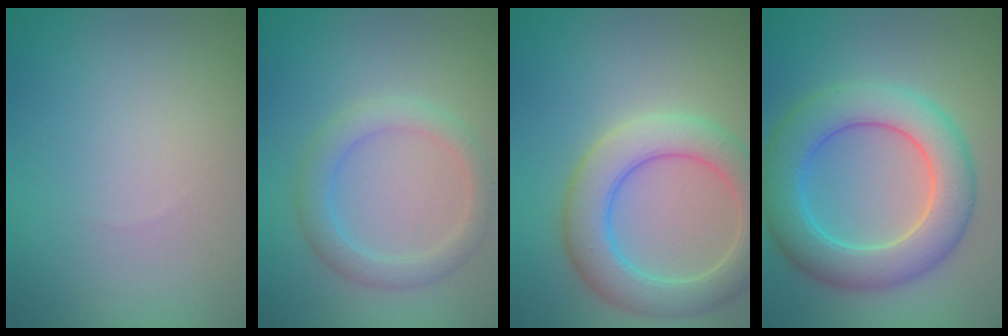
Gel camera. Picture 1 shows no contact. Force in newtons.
{"total": 2.9, "press": 2.9, "slide": 0.4}
{"total": 6.1, "press": 6.1, "slide": 0.4}
{"total": 7.3, "press": 7.3, "slide": 0.2}